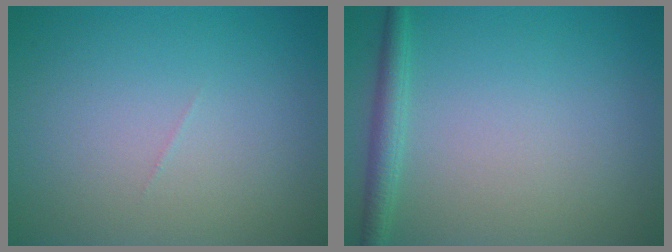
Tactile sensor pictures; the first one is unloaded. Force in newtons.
{"total": 1.9, "press": 1.9, "slide": 0.1}